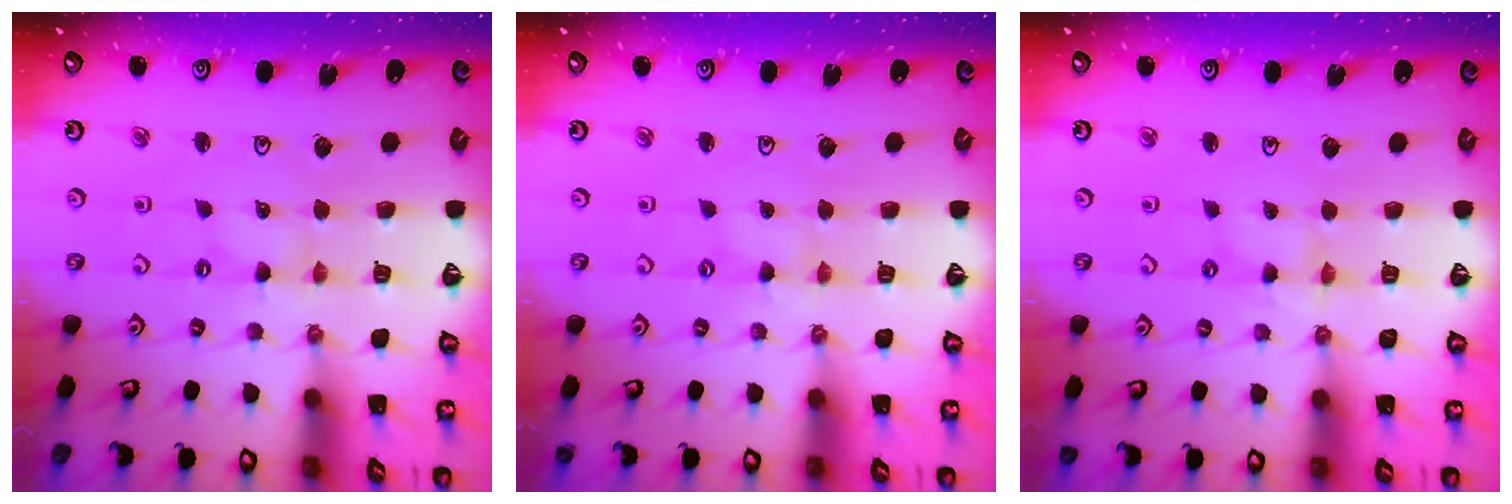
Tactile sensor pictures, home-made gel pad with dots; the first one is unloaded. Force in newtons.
{"total": 0.0}
{"total": 1.7, "press": 1.6, "slide": 0.3}